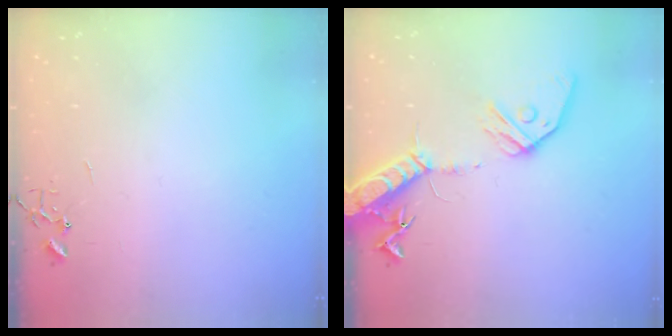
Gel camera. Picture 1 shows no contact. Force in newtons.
{"total": 16.0, "press": 15.7, "slide": 3.0}